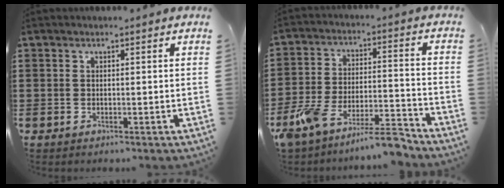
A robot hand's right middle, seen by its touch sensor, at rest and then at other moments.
{"total": 9.8, "force": [-9.1, 0.7, 3.7], "torque": [-0.068, 0.017, -0.178]}